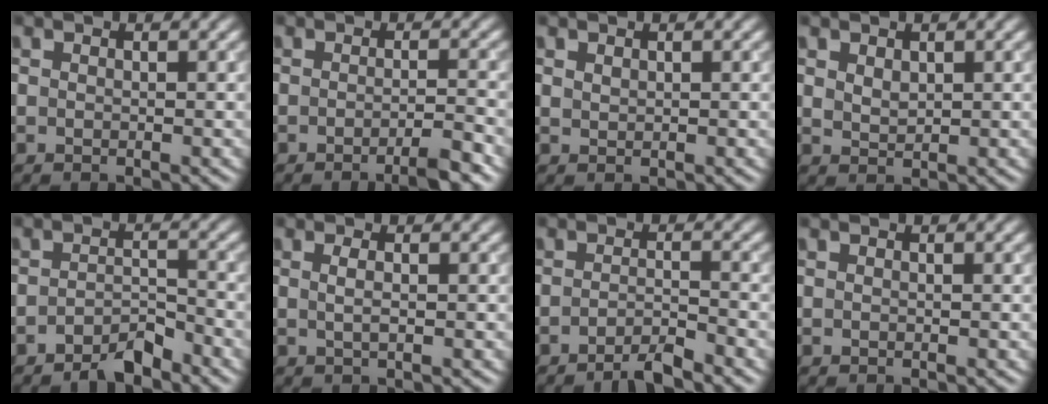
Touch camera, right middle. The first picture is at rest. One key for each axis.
{"total": 3.1, "fx": -1.7, "fy": 0.6, "fz": 2.5, "tx": -0.030, "ty": -0.001, "tz": -0.036}
{"total": 0.6, "fx": 0.4, "fy": 0.4, "fz": 0.2, "tx": -0.007, "ty": -0.001, "tz": 0.012}
{"total": 1.5, "fx": 0.7, "fy": 0.9, "fz": 0.9, "tx": -0.017, "ty": -0.002, "tz": 0.018}
{"total": 2.8, "fx": -2.3, "fy": 0.8, "fz": 1.4, "tx": -0.020, "ty": 0.008, "tz": -0.043}
{"total": 1.2, "fx": 0.1, "fy": 0.4, "fz": 1.2, "tx": -0.018, "ty": 0.003, "tz": -0.001}
{"total": 2.5, "fx": -1.8, "fy": 0.4, "fz": 1.6, "tx": -0.019, "ty": 0.005, "tz": -0.042}
{"total": 0.0}